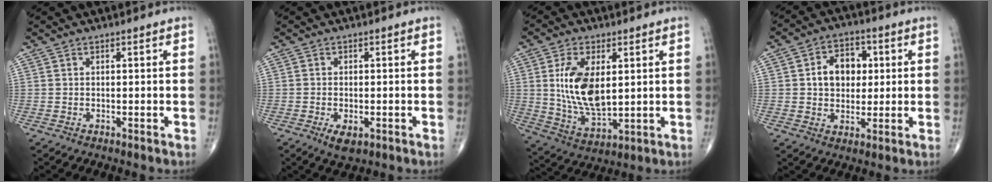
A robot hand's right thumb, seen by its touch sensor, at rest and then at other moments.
{"total": 3.6, "force": [-1.4, 1.8, 2.8], "torque": [-0.048, -0.003, -0.020]}
{"total": 13.2, "force": [2.3, 6.9, 11.1], "torque": [-0.202, -0.021, 0.052]}
{"total": 9.2, "force": [1.4, 7.0, 5.9], "torque": [-0.055, 0.010, 0.019]}